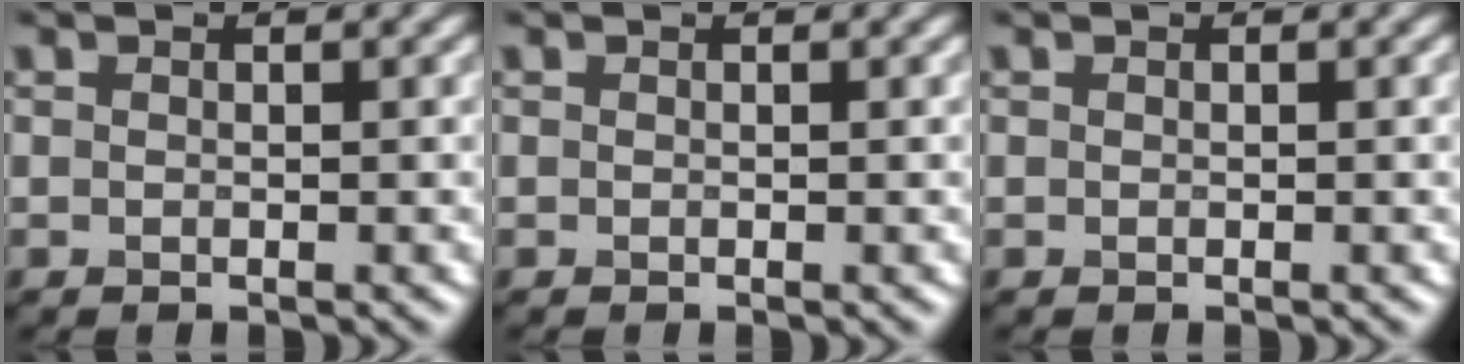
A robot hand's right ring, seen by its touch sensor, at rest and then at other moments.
{"total": 0.0}
{"total": 0.0}